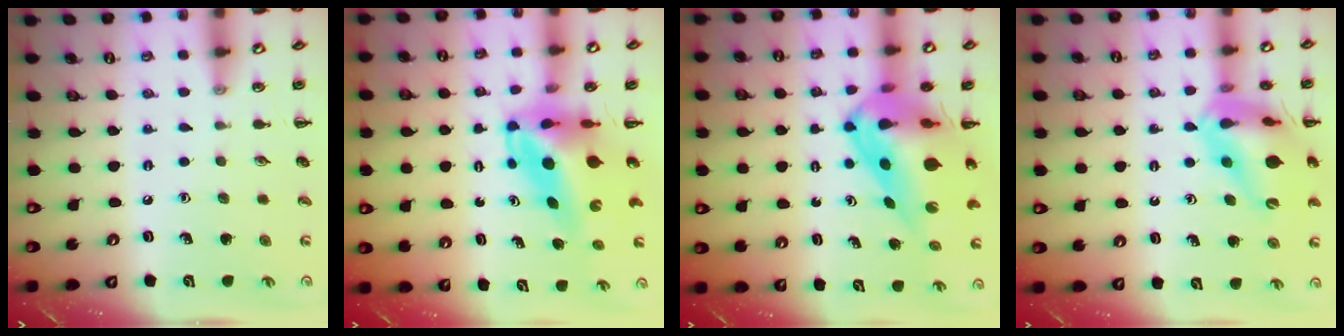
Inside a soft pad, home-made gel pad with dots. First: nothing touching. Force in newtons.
{"total": 8.4, "press": 7.9, "slide": 2.8}
{"total": 15.2, "press": 14.5, "slide": 4.4}
{"total": 16.8, "press": 16.5, "slide": 3.5}